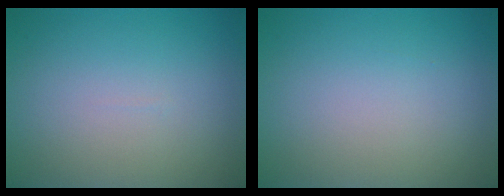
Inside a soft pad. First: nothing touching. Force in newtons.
{"total": 0.0}